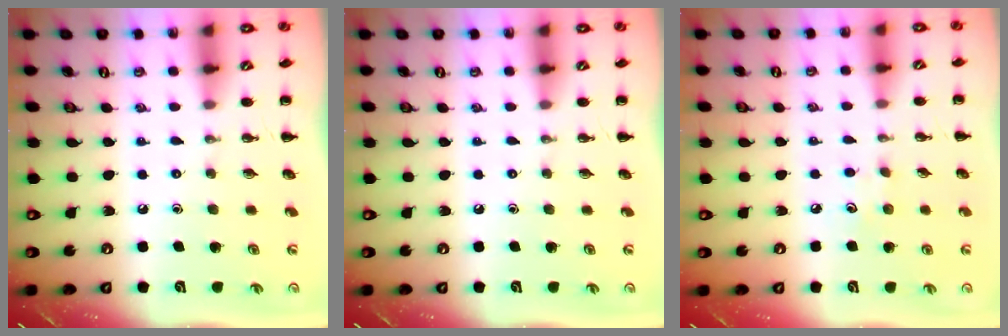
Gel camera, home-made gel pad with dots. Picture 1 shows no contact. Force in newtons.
{"total": 0.0}
{"total": 4.6, "press": 4.5, "slide": 1.1}